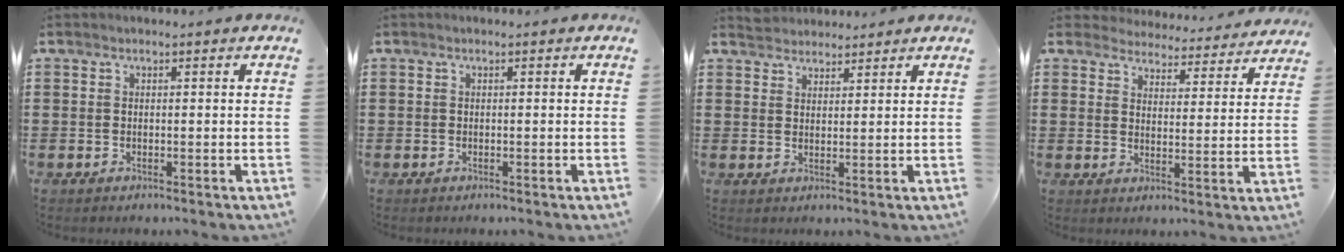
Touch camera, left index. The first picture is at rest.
{"total": 0.0}
{"total": 2.4, "force": [2.3, 0.6, -0.3], "torque": [-0.002, 0.000, 0.046]}
{"total": 4.4, "force": [4.4, 0.2, -0.3], "torque": [-0.013, -0.039, 0.073]}